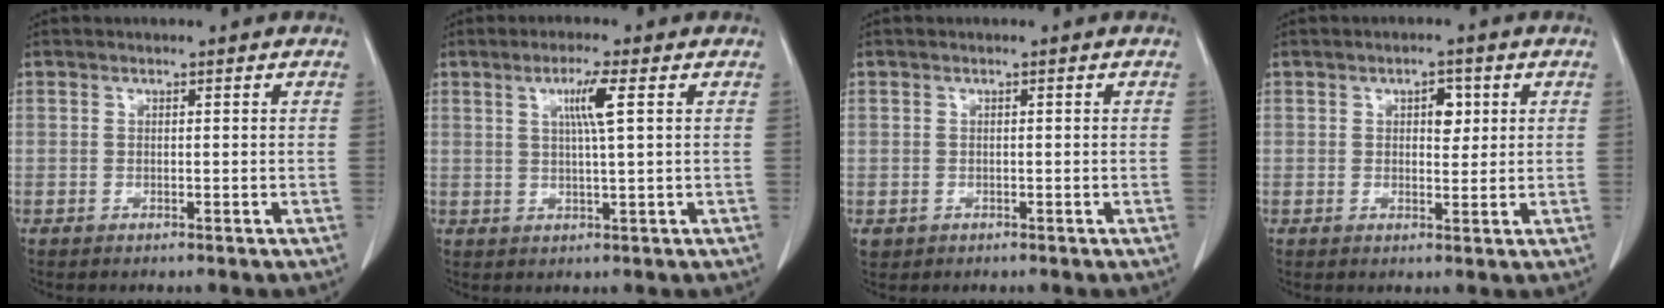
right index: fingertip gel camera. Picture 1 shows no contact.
{"total": 4.5, "force": [1.5, -0.6, 4.2], "torque": [-0.077, -0.001, 0.026]}
{"total": 1.2, "force": [-0.3, 1.2, 0.2], "torque": [-0.005, 0.004, -0.001]}
{"total": 3.0, "force": [1.0, 1.6, 2.3], "torque": [-0.032, 0.003, 0.015]}